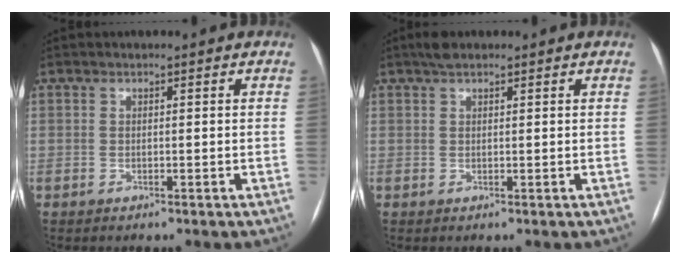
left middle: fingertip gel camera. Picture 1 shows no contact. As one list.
[{"total": 2.1, "force": [1.6, 0.7, 1.2], "torque": [-0.023, 0.015, 0.028]}]